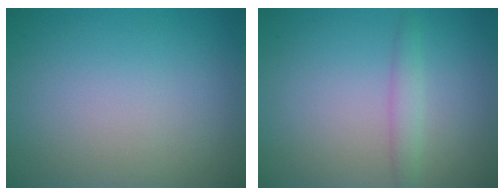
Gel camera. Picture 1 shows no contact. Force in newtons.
{"total": 1.5, "press": 1.5, "slide": 0.2}